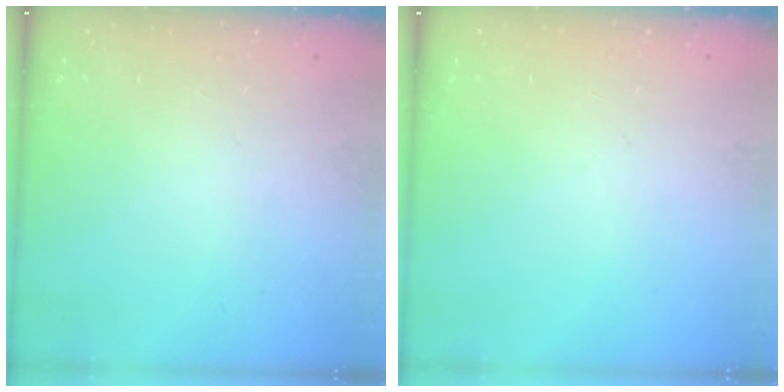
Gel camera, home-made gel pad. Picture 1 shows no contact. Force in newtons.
{"total": 0.0}